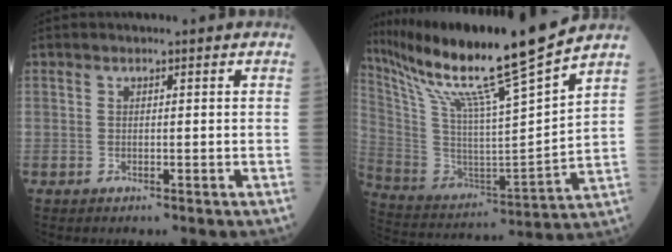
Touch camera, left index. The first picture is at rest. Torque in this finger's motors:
{"motor_torque": [1.10, -1.04, 0.94, 0.21]}